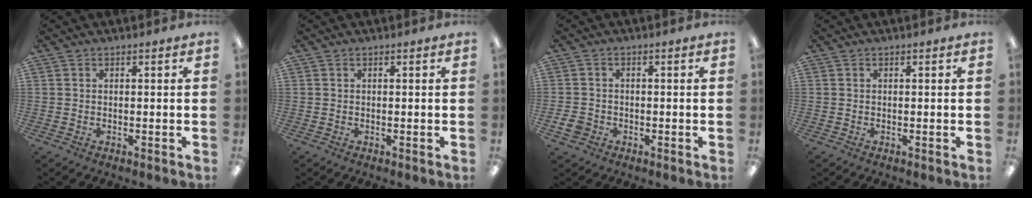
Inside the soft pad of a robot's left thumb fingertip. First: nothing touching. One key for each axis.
{"total": 0.0}
{"total": 3.2, "fx": -1.3, "fy": 2.7, "fz": 1.2, "tx": -0.024, "ty": 0.004, "tz": -0.025}
{"total": 0.0}